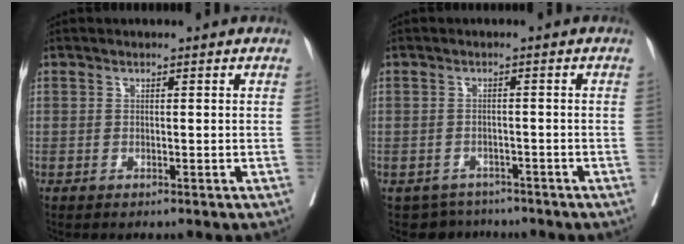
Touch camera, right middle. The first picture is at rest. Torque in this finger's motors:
{"motor_torque": [-0.23, -0.16, 0.00, -0.02]}